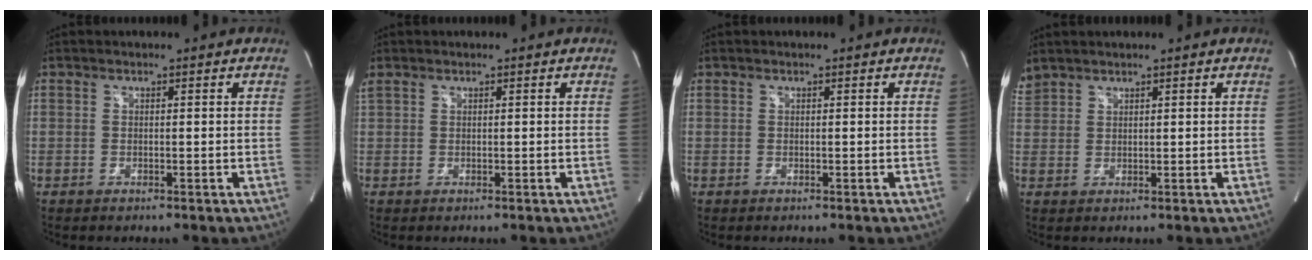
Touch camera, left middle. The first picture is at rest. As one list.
[{"total": 1.2, "force": [0.9, 0.6, 0.5], "torque": [-0.027, 0.022, 0.026]}, {"total": 0.0}, {"total": 2.9, "force": [2.7, 0.9, 0.3], "torque": [-0.018, 0.019, 0.060]}]